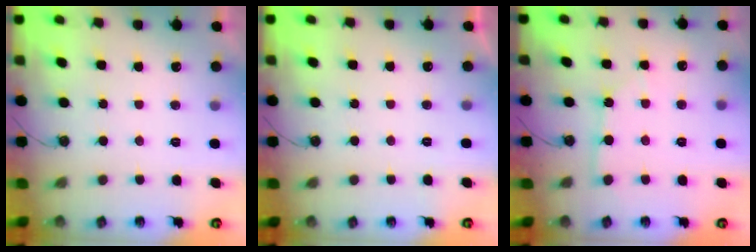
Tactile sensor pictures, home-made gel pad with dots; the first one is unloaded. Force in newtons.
{"total": 0.0}
{"total": 2.5, "press": 2.5, "slide": 0.3}